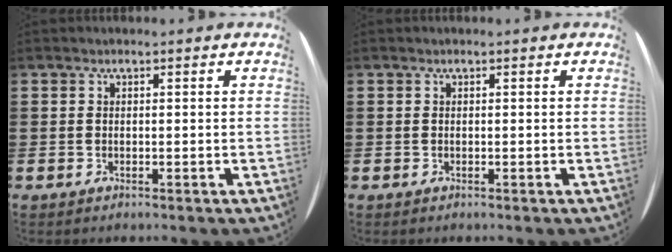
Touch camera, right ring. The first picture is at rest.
{"total": 0.0}